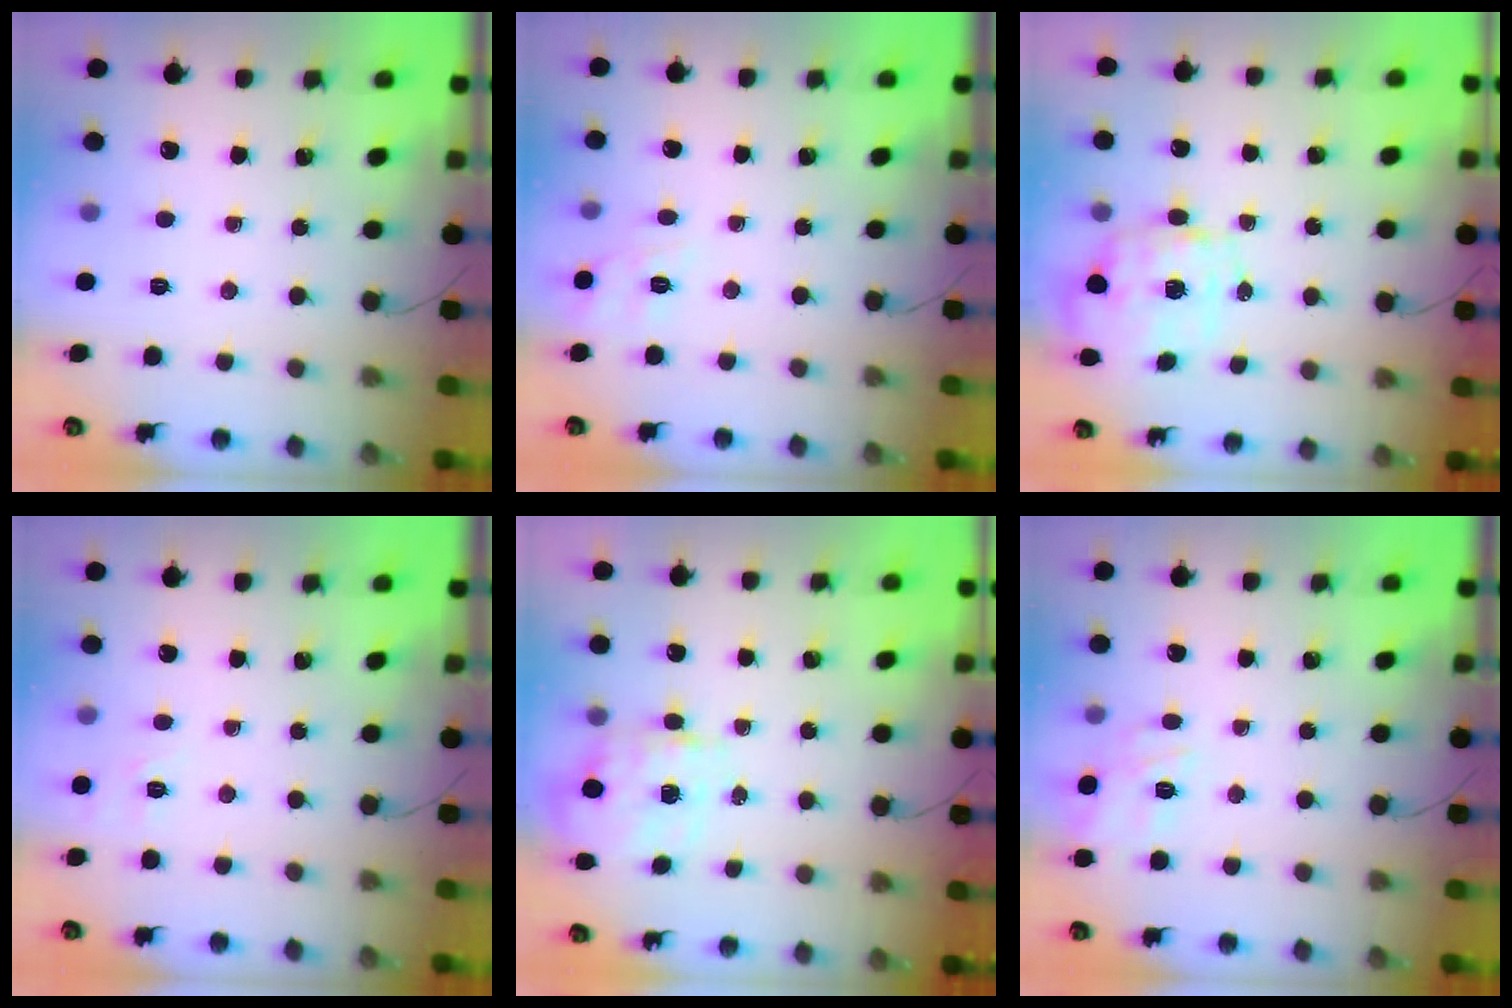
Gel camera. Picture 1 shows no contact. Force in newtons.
{"total": 7.9, "press": 7.7, "slide": 1.7}
{"total": 6.2, "press": 5.9, "slide": 1.9}
{"total": 1.7, "press": 0.3, "slide": 1.6}
{"total": 3.6, "press": 3.5, "slide": 1.0}
{"total": 13.0, "press": 13.0, "slide": 0.6}